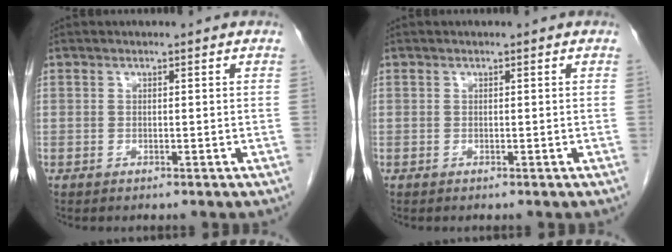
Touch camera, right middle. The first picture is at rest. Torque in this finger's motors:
{"motor_torque": [0.00, 0.00, -0.02, -0.01]}